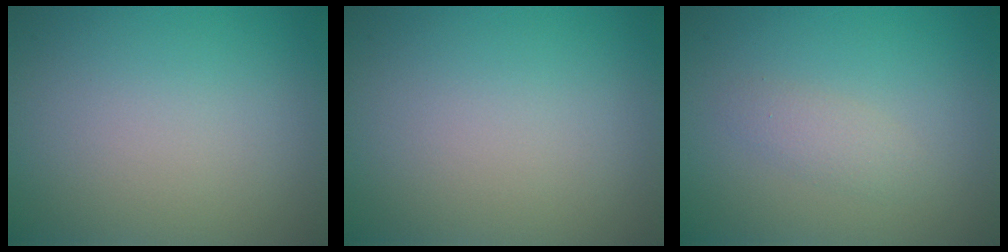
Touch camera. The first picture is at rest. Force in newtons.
{"total": 0.0}
{"total": 1.4, "press": 1.4, "slide": 0.1}